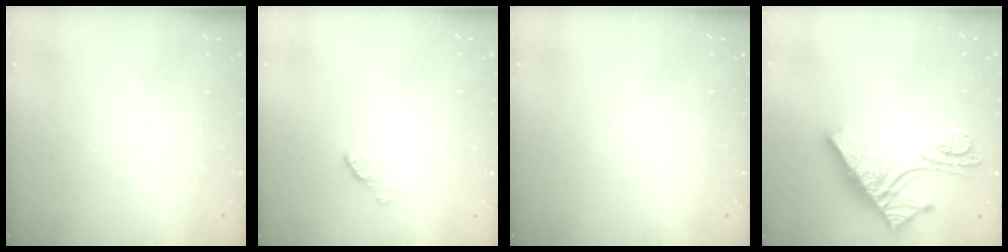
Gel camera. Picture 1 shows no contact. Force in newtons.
{"total": 1.7, "press": 1.6, "slide": 0.4}
{"total": 0.0}
{"total": 13.4, "press": 13.4, "slide": 1.1}